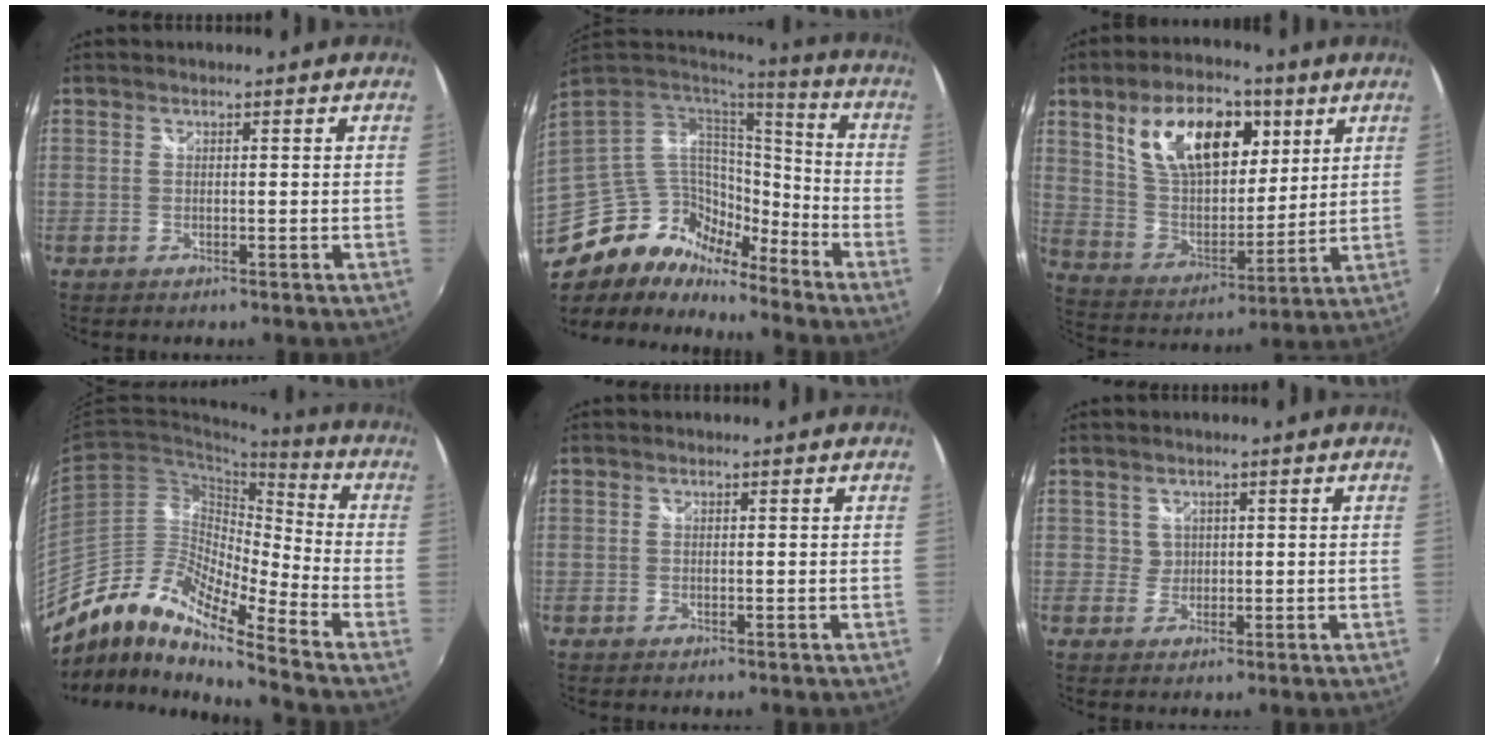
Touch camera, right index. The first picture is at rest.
{"total": 17.6, "force": [-13.6, 9.0, 6.6], "torque": [-0.144, -0.004, -0.254]}
{"total": 19.3, "force": [8.5, 10.5, 13.7], "torque": [-0.251, 0.019, 0.157]}
{"total": 12.1, "force": [-8.5, 2.4, 8.3], "torque": [-0.142, 0.008, -0.182]}
{"total": 0.0}
{"total": 1.8, "force": [0.6, 1.7, -0.3], "torque": [0.014, 0.008, 0.008]}